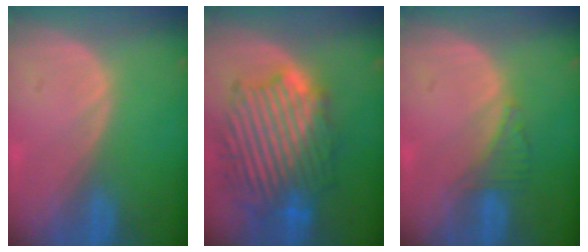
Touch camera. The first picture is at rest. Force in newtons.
{"total": 13.2, "press": 13.2, "slide": 1.0}
{"total": 2.5, "press": 2.5, "slide": 0.2}